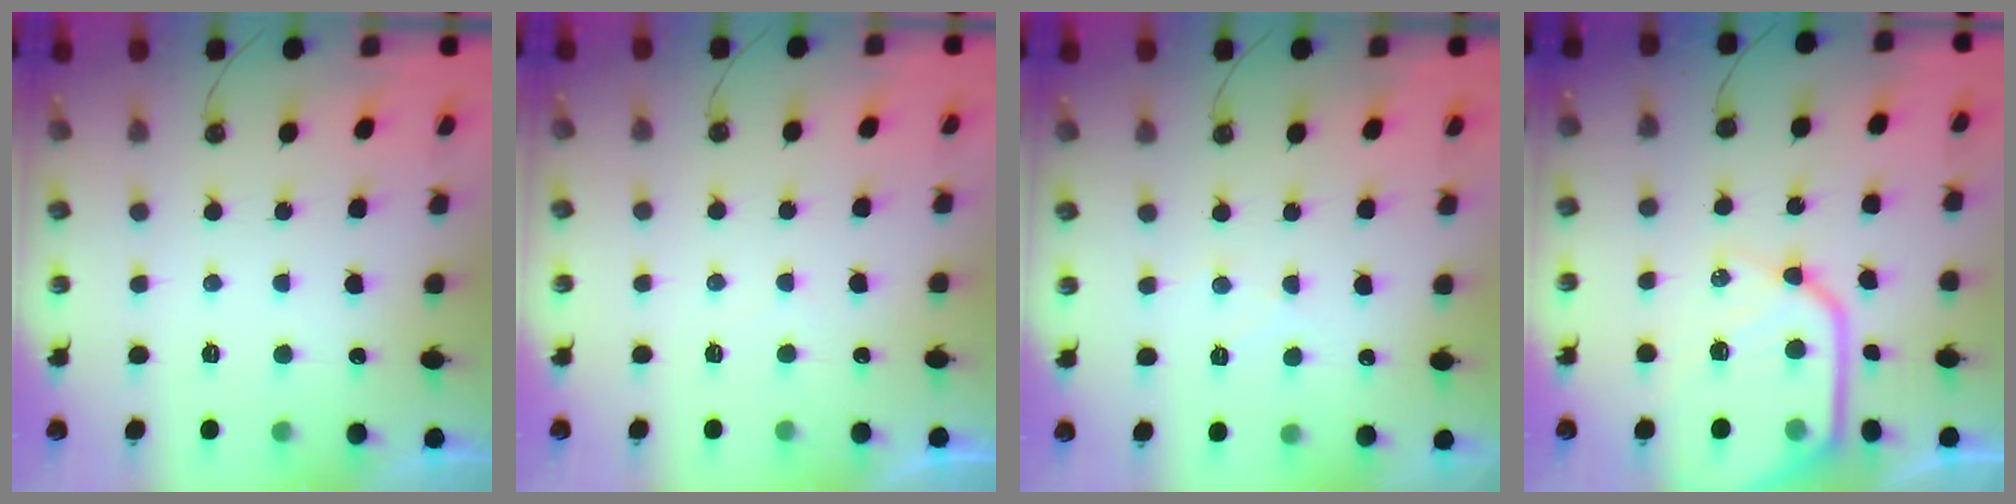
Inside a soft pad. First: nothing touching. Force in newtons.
{"total": 2.0, "press": 2.0, "slide": 0.3}
{"total": 5.2, "press": 5.2, "slide": 0.7}
{"total": 20.4, "press": 20.3, "slide": 1.8}